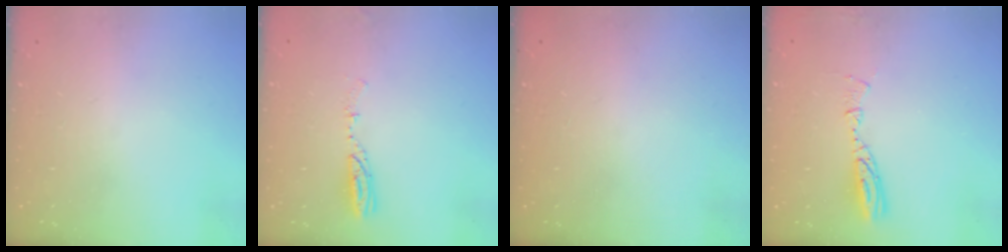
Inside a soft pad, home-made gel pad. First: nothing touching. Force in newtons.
{"total": 4.8, "press": 4.7, "slide": 1.0}
{"total": 0.0}
{"total": 8.0, "press": 8.0, "slide": 0.7}